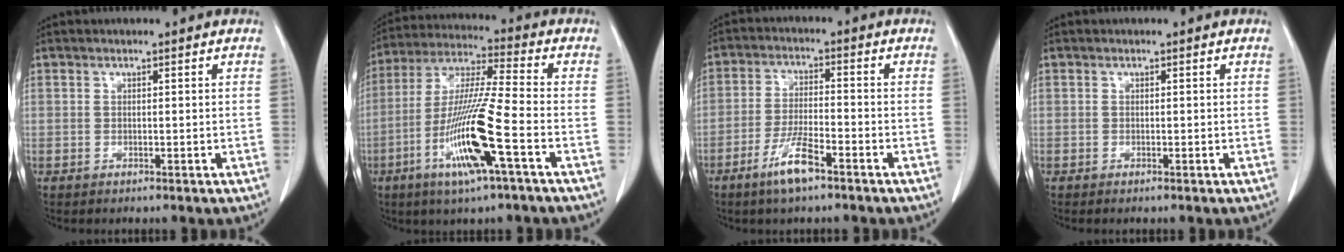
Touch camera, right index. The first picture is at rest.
{"total": 15.0, "force": [-5.6, 0.0, 13.9], "torque": [-0.283, -0.016, -0.109]}
{"total": 6.8, "force": [-4.3, 1.0, 5.2], "torque": [-0.105, -0.006, -0.078]}
{"total": 0.0}